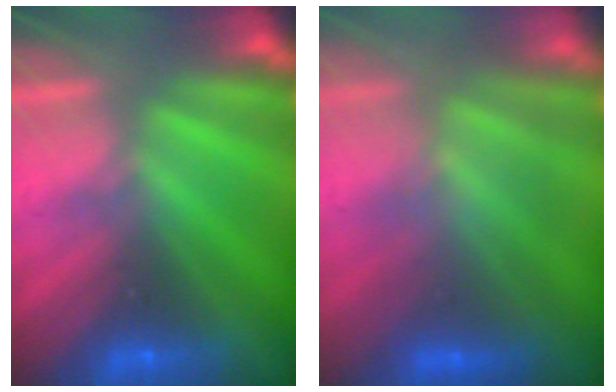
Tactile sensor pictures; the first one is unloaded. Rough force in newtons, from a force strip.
{"total": 3.5}